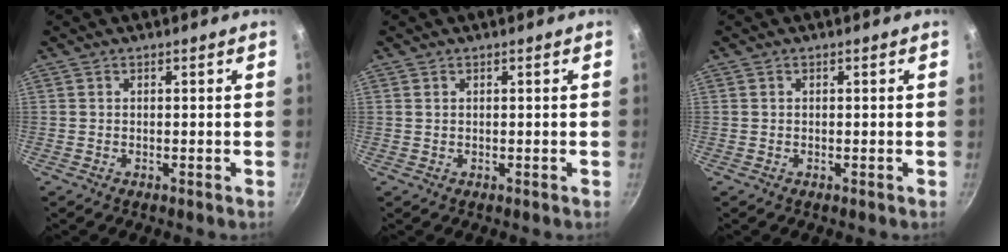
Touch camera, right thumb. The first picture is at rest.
{"total": 0.0}
{"total": 0.0}